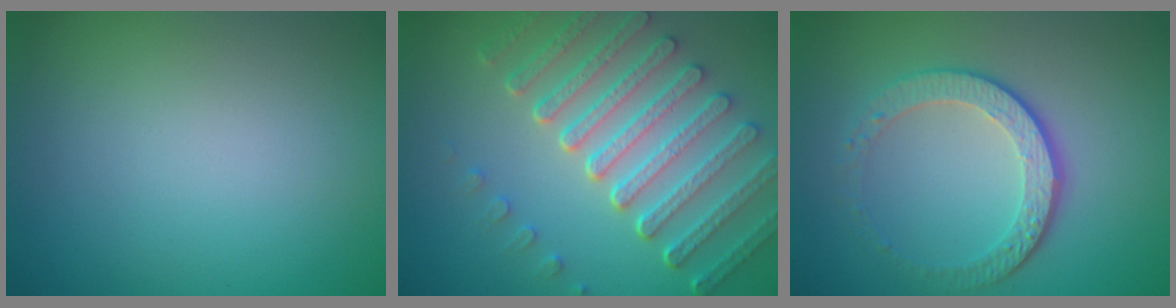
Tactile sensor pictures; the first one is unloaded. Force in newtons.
{"total": 7.1, "press": 5.3, "slide": 4.7}
{"total": 4.3, "press": 3.1, "slide": 3.0}